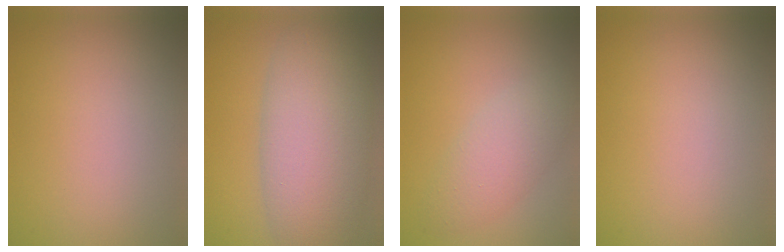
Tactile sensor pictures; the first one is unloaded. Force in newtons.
{"total": 9.6, "press": 9.6, "slide": 0.6}
{"total": 3.4, "press": 3.4, "slide": 0.0}
{"total": 0.0}